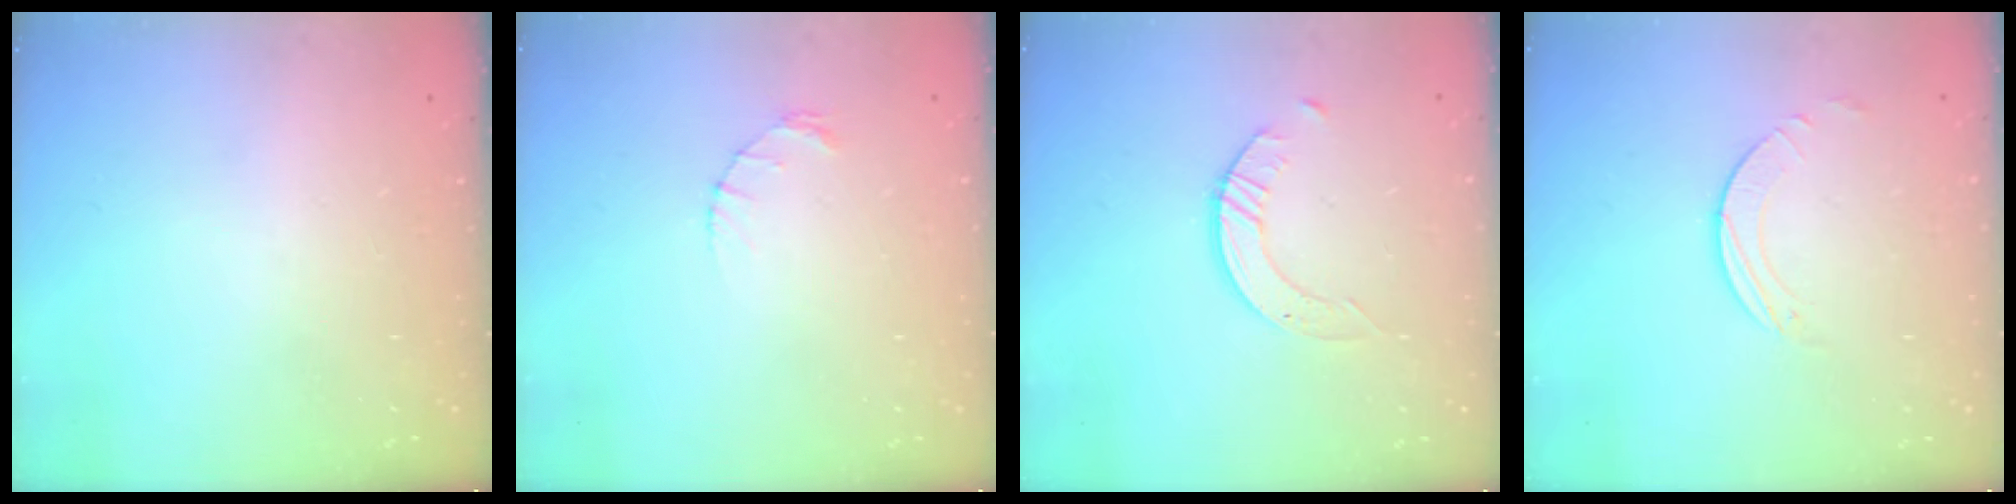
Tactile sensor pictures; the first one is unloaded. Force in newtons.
{"total": 1.2, "press": 1.1, "slide": 0.2}
{"total": 2.5, "press": 2.5, "slide": 0.3}
{"total": 1.6, "press": 1.6, "slide": 0.2}